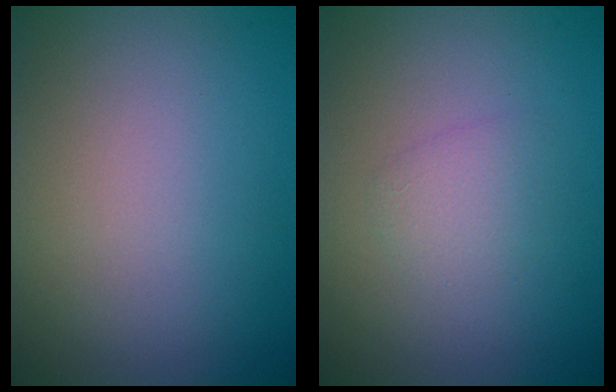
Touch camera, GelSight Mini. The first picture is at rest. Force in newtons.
{"total": 1.5, "press": 1.5, "slide": 0.1}